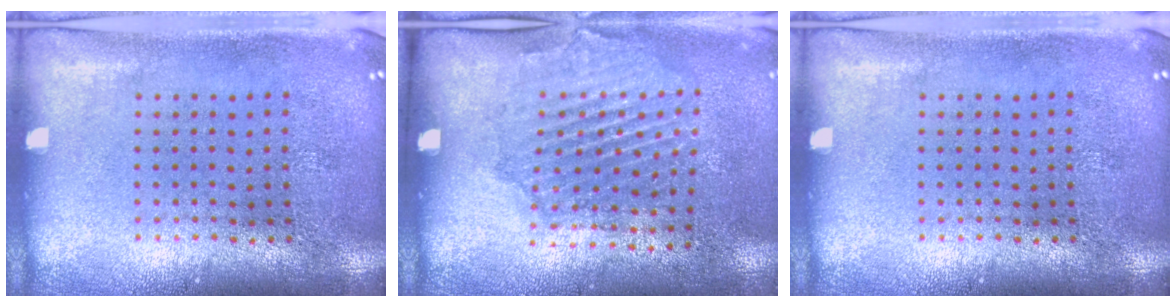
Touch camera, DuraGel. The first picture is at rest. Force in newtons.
{"total": 1.7, "press": 1.4, "slide": 0.8}
{"total": 0.0}